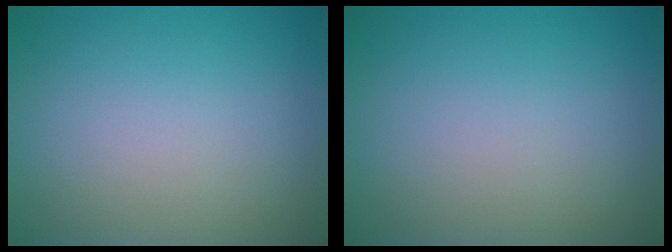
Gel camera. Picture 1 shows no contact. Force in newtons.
{"total": 0.0}